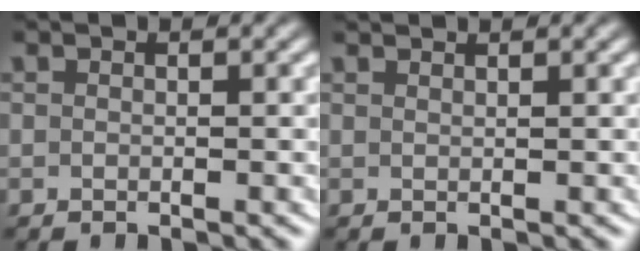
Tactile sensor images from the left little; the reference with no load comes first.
{"total": 1.2, "force": [1.1, -0.4, 0.1], "torque": [0.005, -0.001, 0.020]}